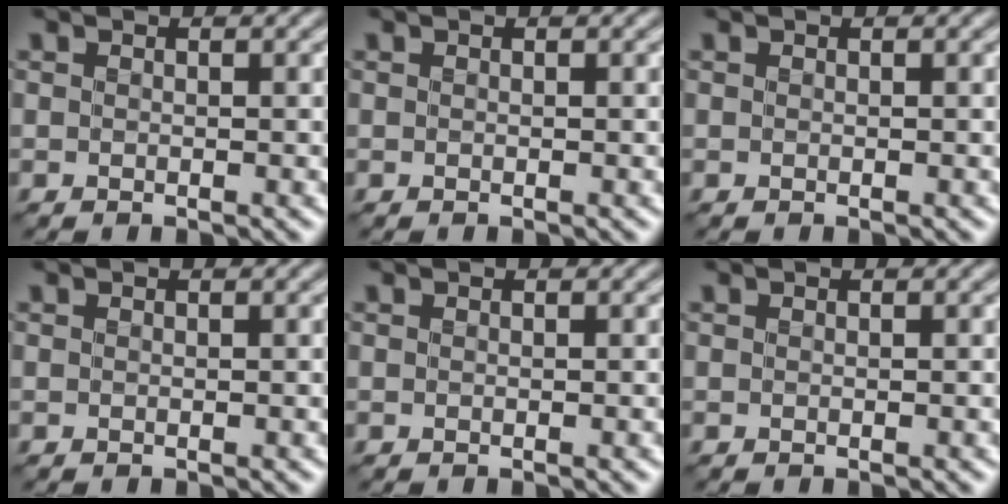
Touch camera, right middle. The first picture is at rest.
{"total": 0.0}
{"total": 0.0}
{"total": 0.0}
{"total": 0.0}
{"total": 0.0}